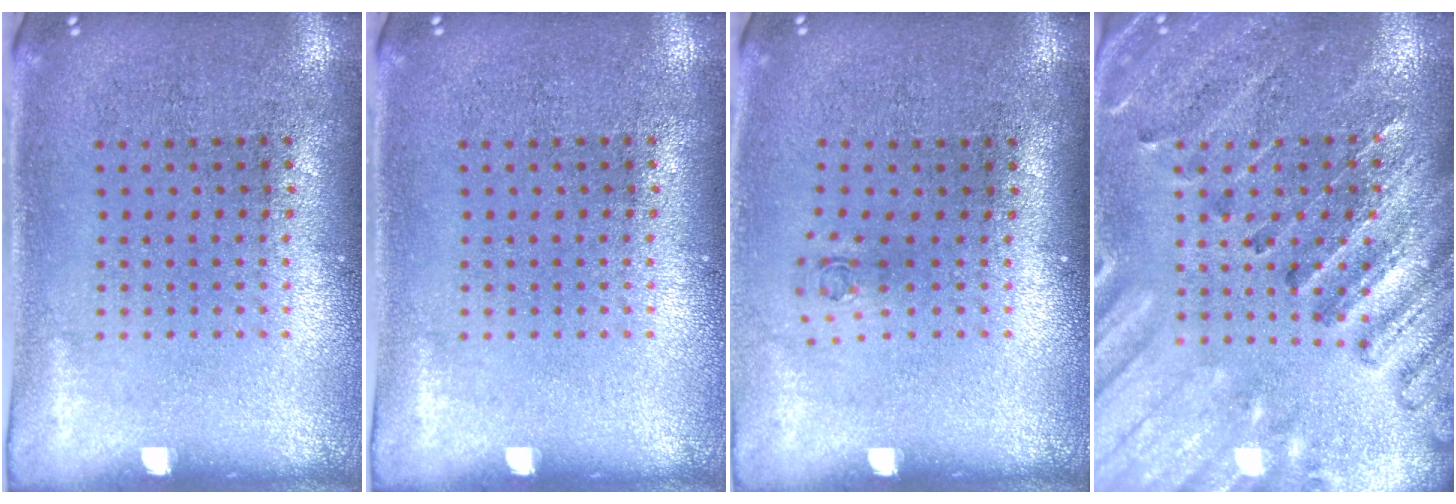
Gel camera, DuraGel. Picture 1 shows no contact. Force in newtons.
{"total": 0.0}
{"total": 0.7, "press": 0.3, "slide": 0.7}
{"total": 2.5, "press": 2.5, "slide": 0.4}